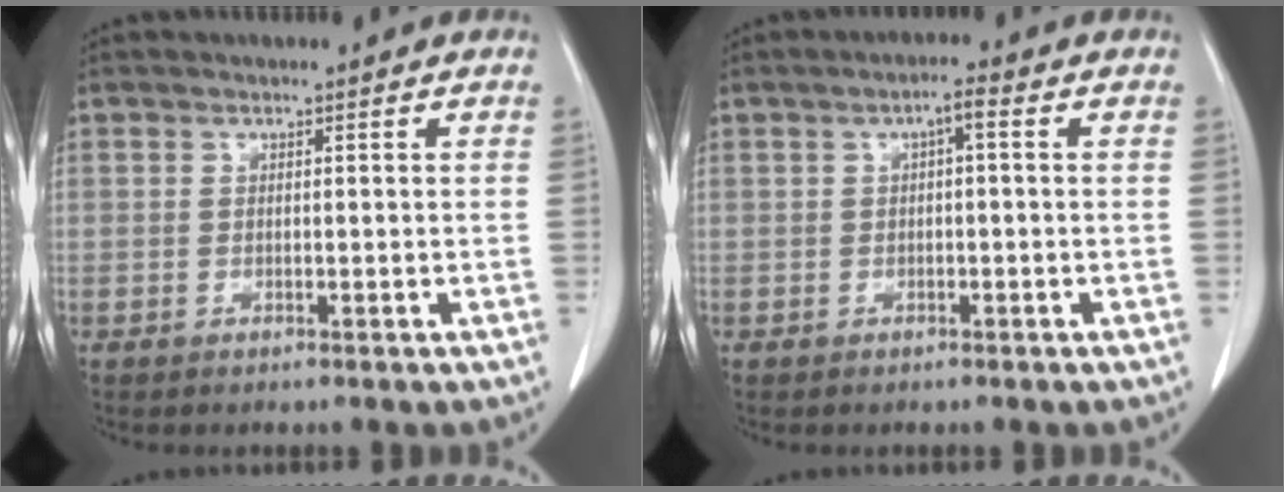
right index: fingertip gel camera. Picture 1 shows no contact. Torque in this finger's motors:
{"motor_torque": [0.23, -0.05, 0.01, 0.03]}